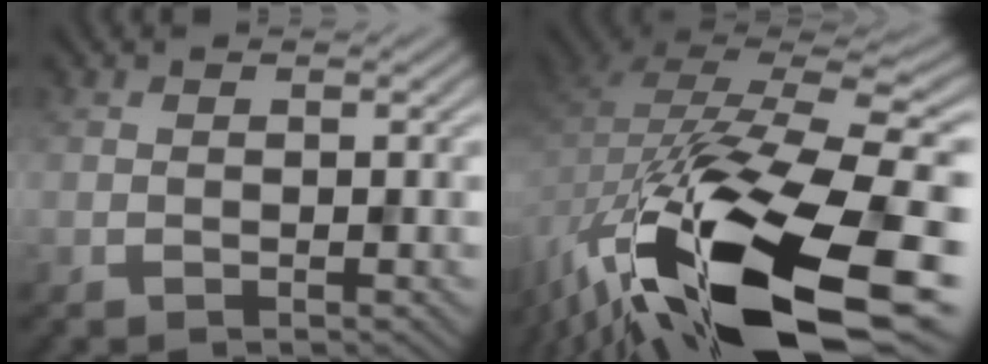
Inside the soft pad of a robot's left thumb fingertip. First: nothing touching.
{"total": 18.7, "force": [-10.6, 8.2, 13.0], "torque": [-0.277, -0.044, -0.153]}